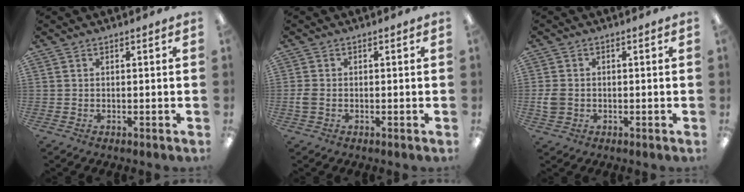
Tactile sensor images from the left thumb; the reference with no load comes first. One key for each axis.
{"total": 2.4, "fx": -0.5, "fy": 1.5, "fz": 1.8, "tx": -0.039, "ty": 0.001, "tz": -0.009}
{"total": 3.6, "fx": -0.4, "fy": 2.9, "fz": 2.0, "tx": -0.041, "ty": 0.004, "tz": -0.008}